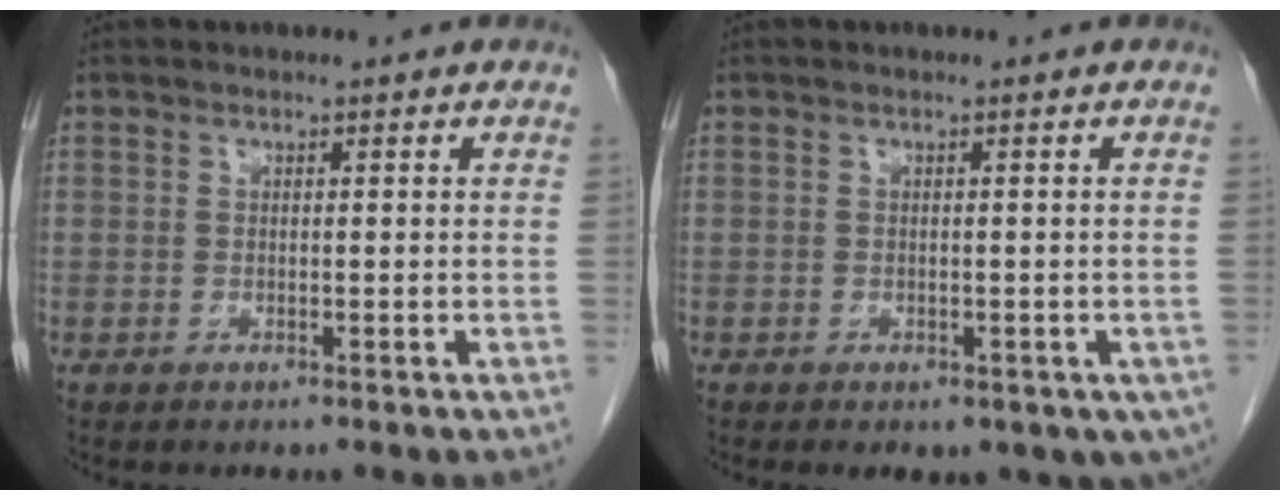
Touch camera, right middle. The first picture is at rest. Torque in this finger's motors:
{"motor_torque": [1.08, -1.06, 0.15, 0.04]}